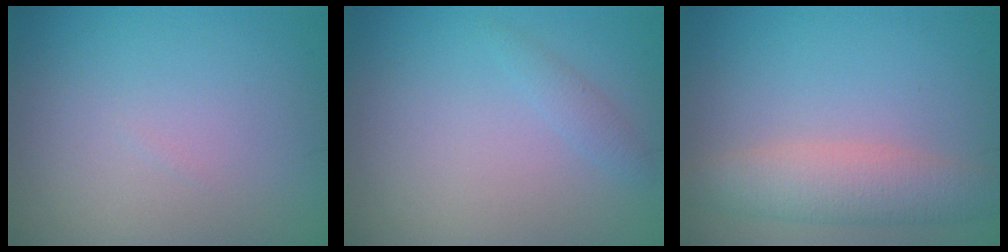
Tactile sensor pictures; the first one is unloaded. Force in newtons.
{"total": 1.0, "press": 1.0, "slide": 0.1}
{"total": 4.1, "press": 4.1, "slide": 0.3}